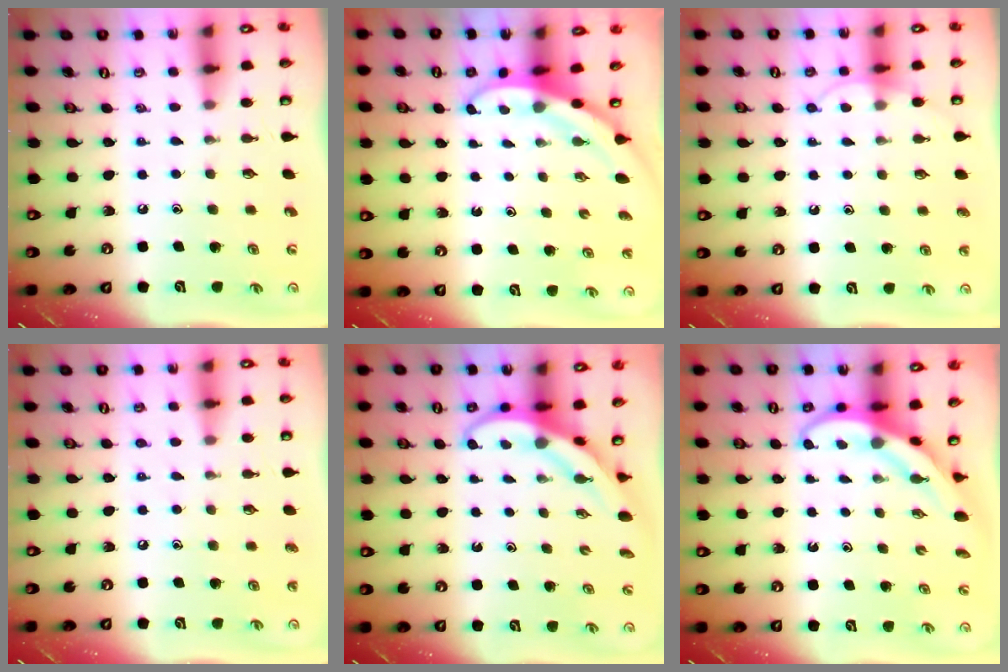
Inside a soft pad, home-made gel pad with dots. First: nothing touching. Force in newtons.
{"total": 3.3, "press": 3.3, "slide": 0.1}
{"total": 5.4, "press": 5.4, "slide": 0.5}
{"total": 4.4, "press": 4.4, "slide": 0.4}
{"total": 4.0, "press": 4.0, "slide": 0.4}
{"total": 4.0, "press": 4.0, "slide": 0.4}